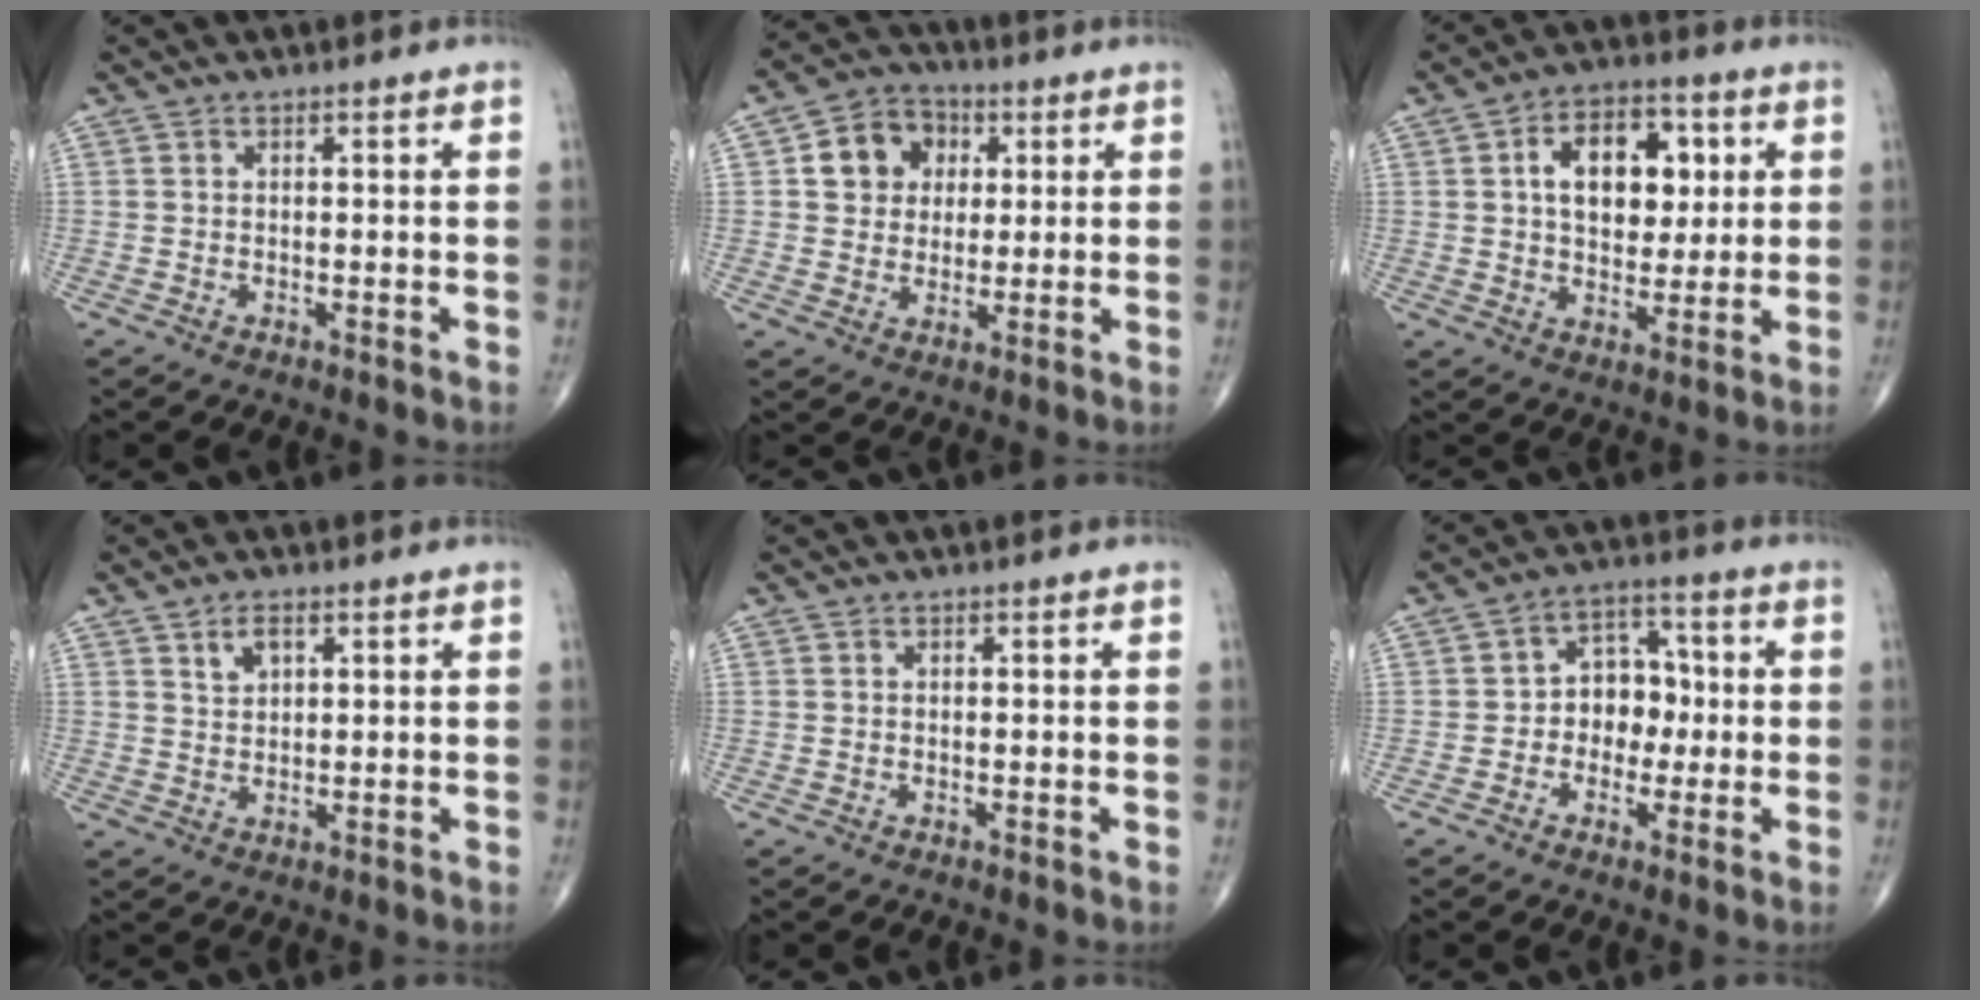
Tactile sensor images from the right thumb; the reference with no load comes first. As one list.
[{"total": 9.7, "force": [2.4, 8.2, 4.5], "torque": [-0.036, 0.002, 0.032]}, {"total": 13.5, "force": [3.0, 8.7, 9.9], "torque": [-0.111, 0.005, 0.045]}, {"total": 3.5, "force": [1.8, 2.0, 2.2], "torque": [-0.032, -0.009, 0.035]}, {"total": 0.0}, {"total": 8.2, "force": [-0.7, 6.5, 5.0], "torque": [-0.032, 0.031, -0.022]}]